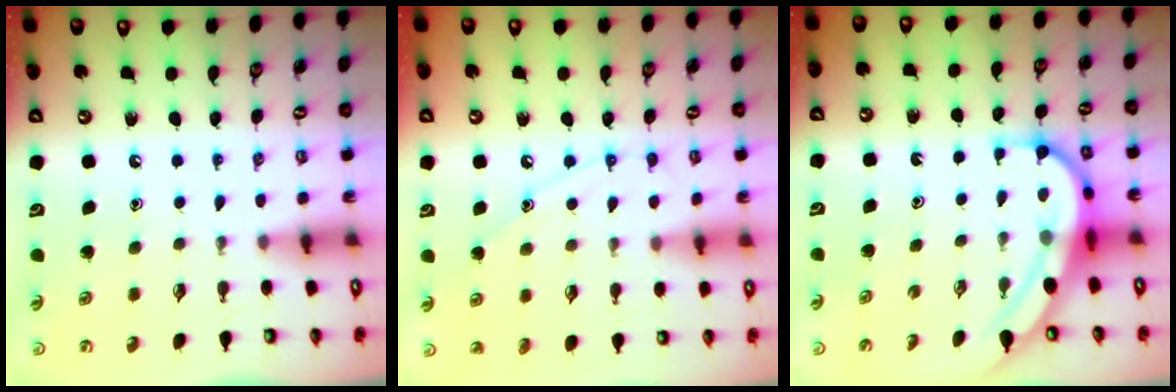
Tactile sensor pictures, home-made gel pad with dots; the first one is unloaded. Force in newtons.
{"total": 8.0, "press": 7.9, "slide": 0.6}
{"total": 7.0, "press": 6.9, "slide": 0.8}